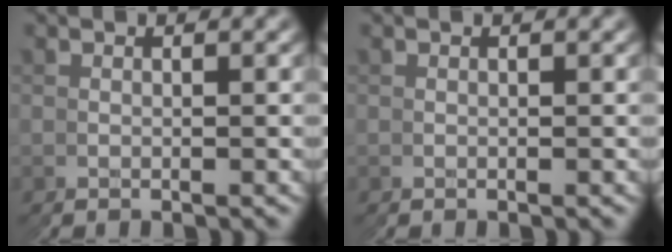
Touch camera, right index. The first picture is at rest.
{"total": 0.0}